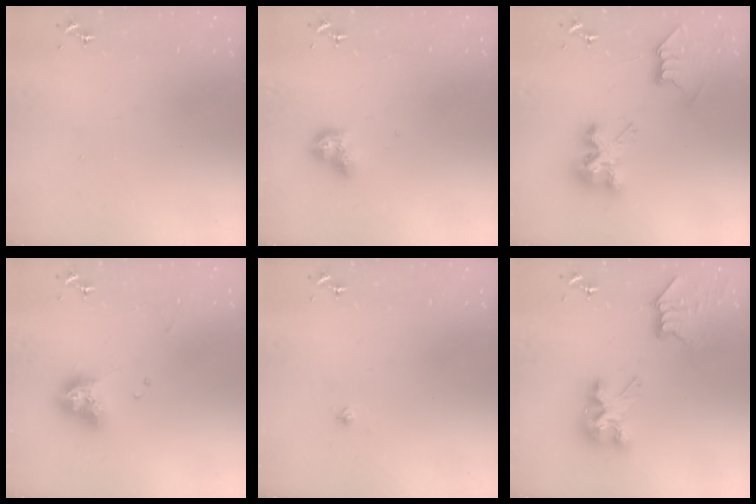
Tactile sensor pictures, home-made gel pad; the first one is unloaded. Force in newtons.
{"total": 9.8, "press": 9.7, "slide": 1.0}
{"total": 8.5, "press": 8.5, "slide": 0.1}
{"total": 9.7, "press": 9.7, "slide": 0.9}
{"total": 2.3, "press": 2.3, "slide": 0.2}
{"total": 10.5, "press": 10.5, "slide": 0.8}